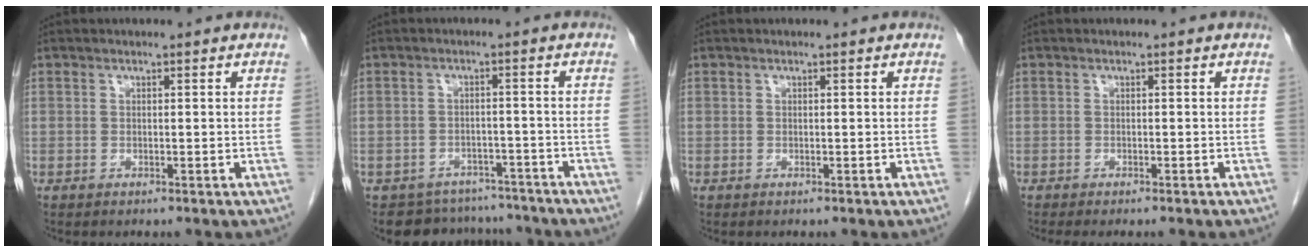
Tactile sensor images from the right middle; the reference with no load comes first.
{"total": 8.0, "force": [-7.2, 3.5, -0.3], "torque": [0.014, 0.023, -0.089]}
{"total": 0.0}
{"total": 4.1, "force": [-3.6, 0.2, 2.0], "torque": [-0.019, -0.004, -0.046]}